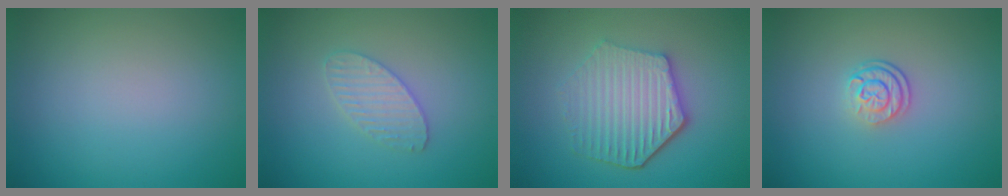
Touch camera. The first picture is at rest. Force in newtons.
{"total": 2.3, "press": 2.3, "slide": 0.2}
{"total": 5.3, "press": 4.3, "slide": 3.2}
{"total": 2.6, "press": 1.9, "slide": 1.8}